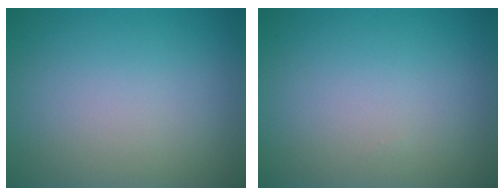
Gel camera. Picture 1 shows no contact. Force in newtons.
{"total": 0.0}